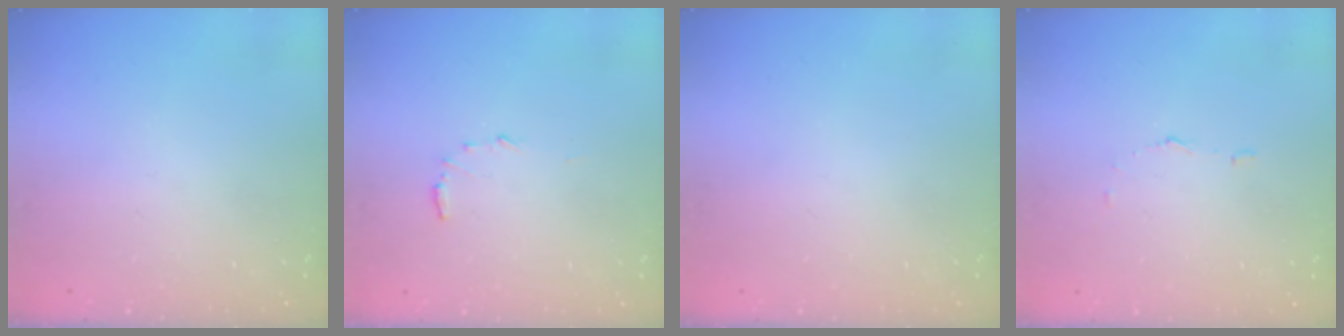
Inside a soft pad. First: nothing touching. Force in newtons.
{"total": 6.4, "press": 6.4, "slide": 0.6}
{"total": 0.0}
{"total": 3.4, "press": 3.4, "slide": 0.3}